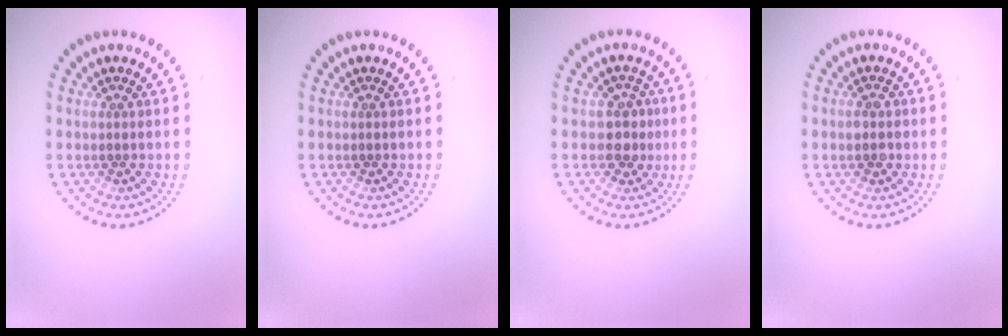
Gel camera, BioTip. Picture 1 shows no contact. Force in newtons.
{"total": 0.0}
{"total": 2.4, "press": 2.2, "slide": 1.0}
{"total": 1.4, "press": 1.4, "slide": 0.2}